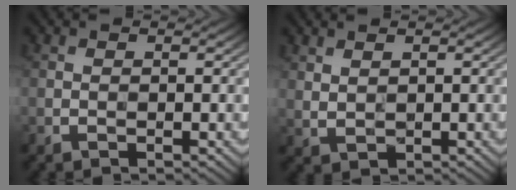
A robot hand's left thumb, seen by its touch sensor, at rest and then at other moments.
{"total": 1.4, "force": [1.3, 0.5, 0.2], "torque": [-0.009, 0.000, 0.033]}